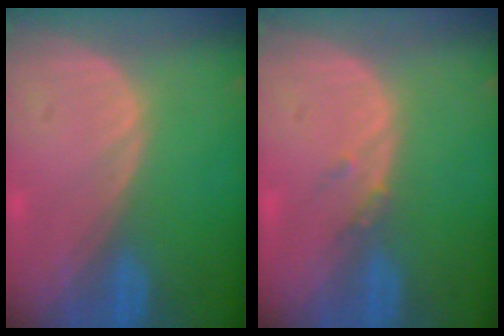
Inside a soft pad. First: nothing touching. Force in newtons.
{"total": 1.3, "press": 1.1, "slide": 0.7}